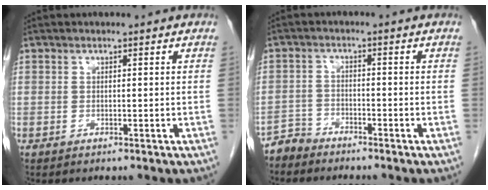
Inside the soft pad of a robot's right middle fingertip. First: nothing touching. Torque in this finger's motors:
{"motor_torque": [-0.01, 0.03, -0.01, 0.00]}